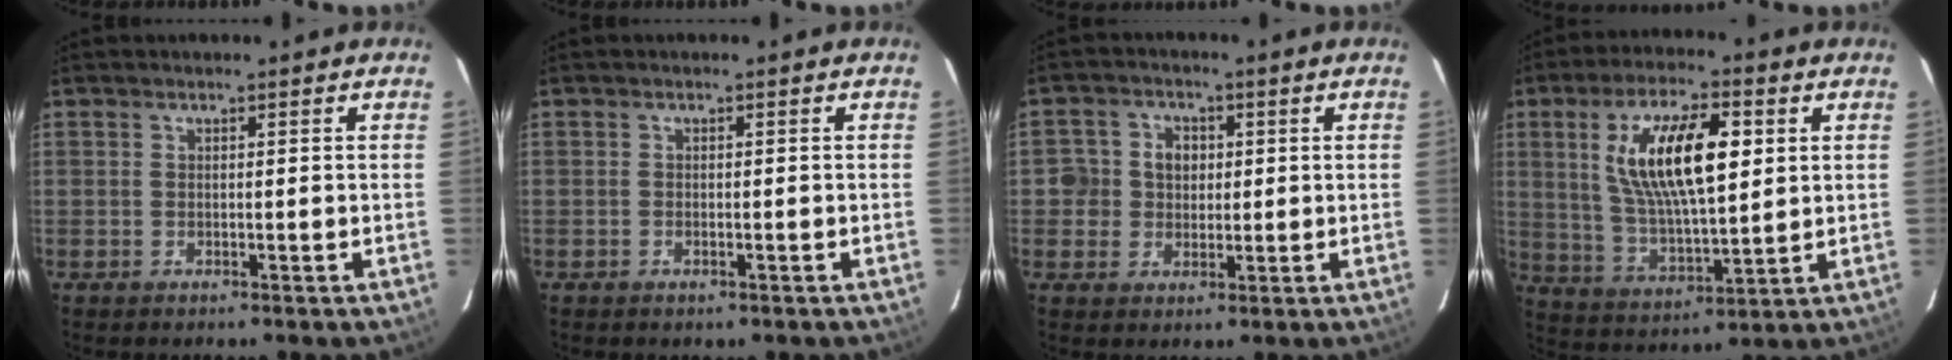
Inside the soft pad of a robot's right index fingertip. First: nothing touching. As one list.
[{"total": 0.9, "force": [-0.5, 0.6, 0.5], "torque": [-0.007, 0.000, -0.008]}, {"total": 5.4, "force": [0.0, 5.3, 1.2], "torque": [-0.013, 0.020, -0.002]}, {"total": 16.6, "force": [4.4, 5.8, 15.0], "torque": [-0.277, 0.010, 0.087]}]